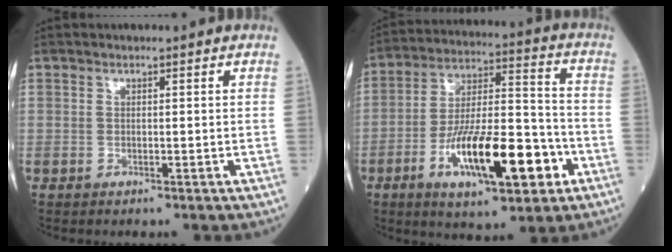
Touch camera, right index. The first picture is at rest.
{"total": 17.5, "force": [-6.8, 4.7, 15.5], "torque": [-0.275, 0.004, -0.102]}